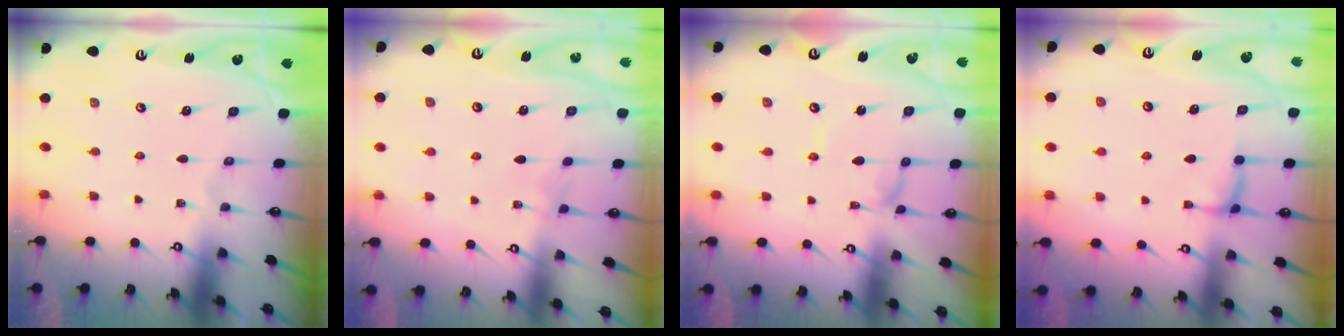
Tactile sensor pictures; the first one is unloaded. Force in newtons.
{"total": 2.3, "press": 2.3, "slide": 0.3}
{"total": 0.0}
{"total": 0.8, "press": 0.3, "slide": 0.7}